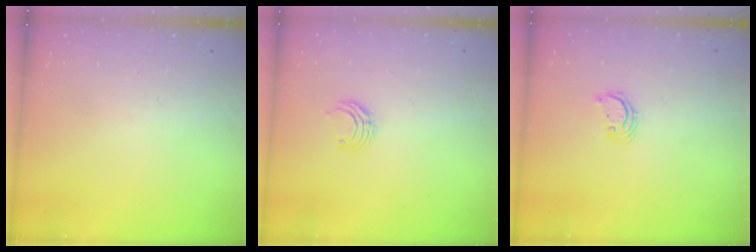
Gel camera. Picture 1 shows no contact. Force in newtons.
{"total": 5.0, "press": 5.0, "slide": 0.5}
{"total": 2.2, "press": 2.2, "slide": 0.2}